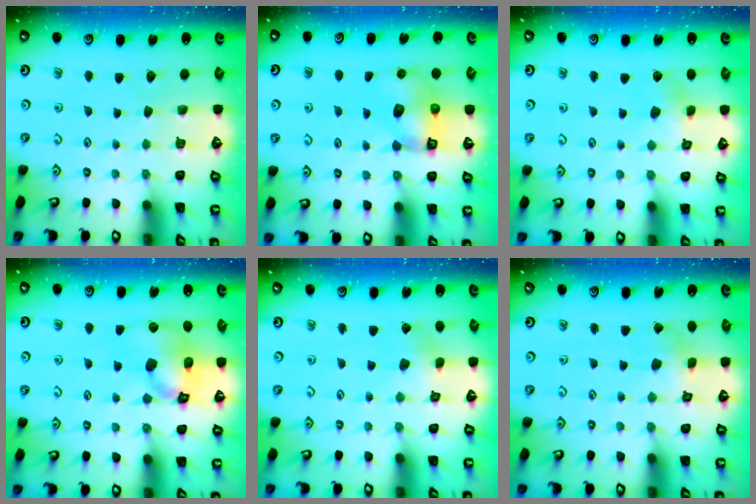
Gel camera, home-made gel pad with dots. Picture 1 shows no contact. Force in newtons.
{"total": 7.6, "press": 7.6, "slide": 0.8}
{"total": 4.0, "press": 4.0, "slide": 0.5}
{"total": 11.2, "press": 11.1, "slide": 1.6}
{"total": 2.1, "press": 2.1, "slide": 0.2}
{"total": 2.6, "press": 2.6, "slide": 0.3}